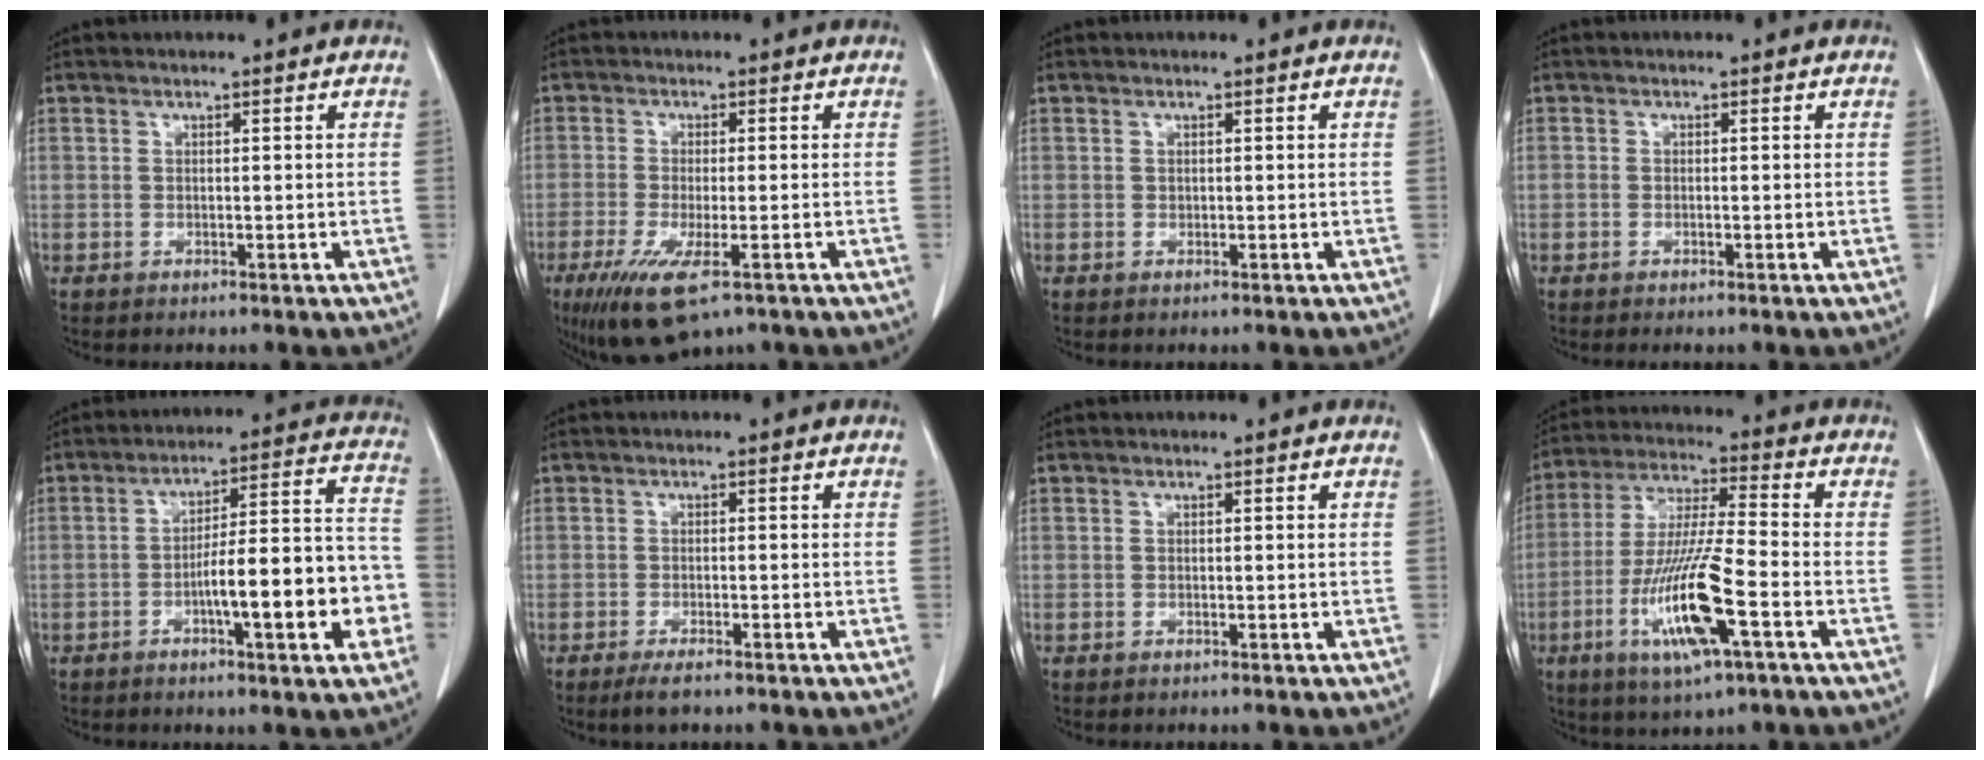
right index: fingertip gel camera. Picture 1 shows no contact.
{"total": 9.4, "force": [-5.5, 2.2, 7.3], "torque": [-0.133, -0.027, -0.088]}
{"total": 0.0}
{"total": 0.7, "force": [-0.3, 0.3, 0.5], "torque": [-0.007, 0.000, -0.006]}
{"total": 14.9, "force": [-4.4, 2.5, 14.0], "torque": [-0.195, 0.026, -0.065]}
{"total": 3.1, "force": [-2.3, 0.6, 2.0], "torque": [-0.036, -0.005, -0.038]}
{"total": 0.0}
{"total": 14.7, "force": [-5.4, 1.2, 13.6], "torque": [-0.277, -0.019, -0.098]}